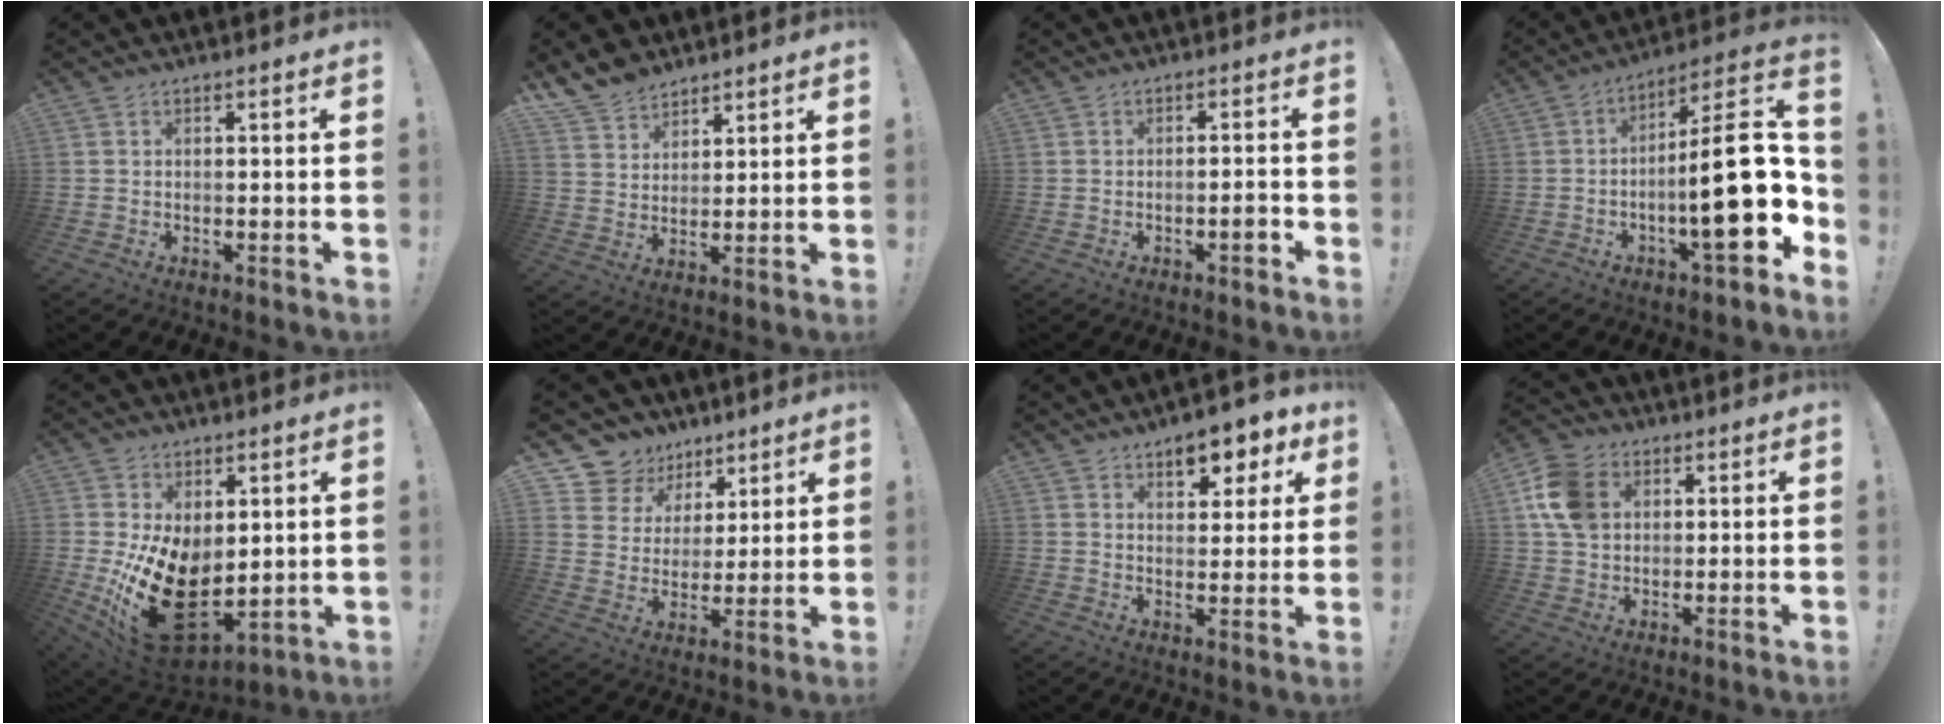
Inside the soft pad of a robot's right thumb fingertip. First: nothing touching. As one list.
[{"total": 8.5, "force": [7.1, 4.3, 1.4], "torque": [-0.036, -0.048, 0.143]}, {"total": 2.9, "force": [-1.6, 0.7, 2.3], "torque": [-0.034, 0.008, -0.026]}, {"total": 22.2, "force": [-3.1, 5.7, 21.2], "torque": [-0.319, 0.008, -0.046]}, {"total": 20.9, "force": [-2.3, 13.8, 15.6], "torque": [-0.283, -0.001, -0.016]}, {"total": 10.4, "force": [6.8, 7.7, 1.9], "torque": [-0.042, -0.054, 0.137]}, {"total": 8.3, "force": [5.2, 4.3, 4.9], "torque": [-0.040, -0.038, 0.087]}, {"total": 12.4, "force": [3.6, 9.5, 7.2], "torque": [-0.138, 0.003, 0.073]}]